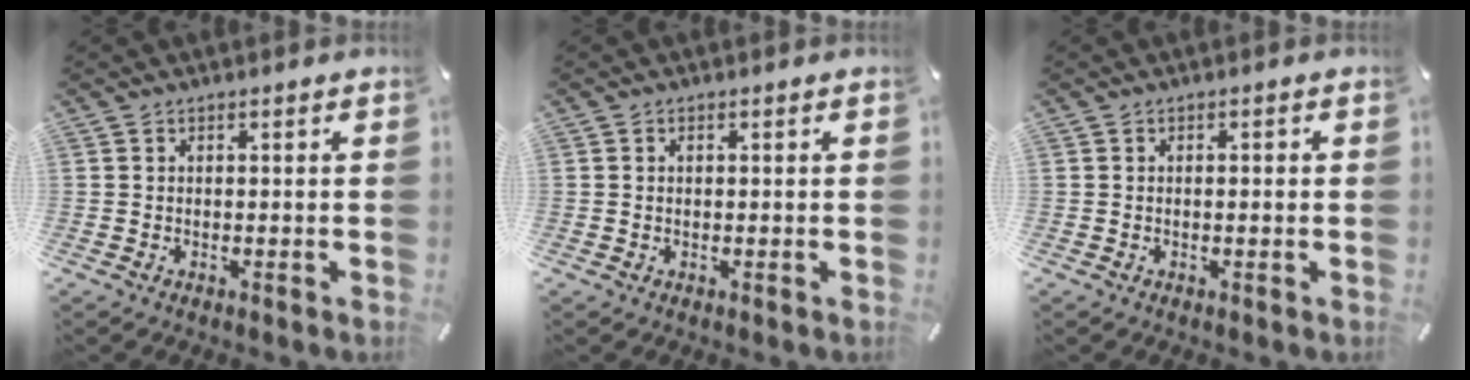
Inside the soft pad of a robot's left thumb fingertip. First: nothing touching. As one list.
[{"total": 0.8, "force": [0.2, 0.4, 0.7], "torque": [-0.013, 0.002, 0.002]}, {"total": 1.1, "force": [-0.2, 0.3, 1.0], "torque": [-0.018, 0.000, -0.003]}]